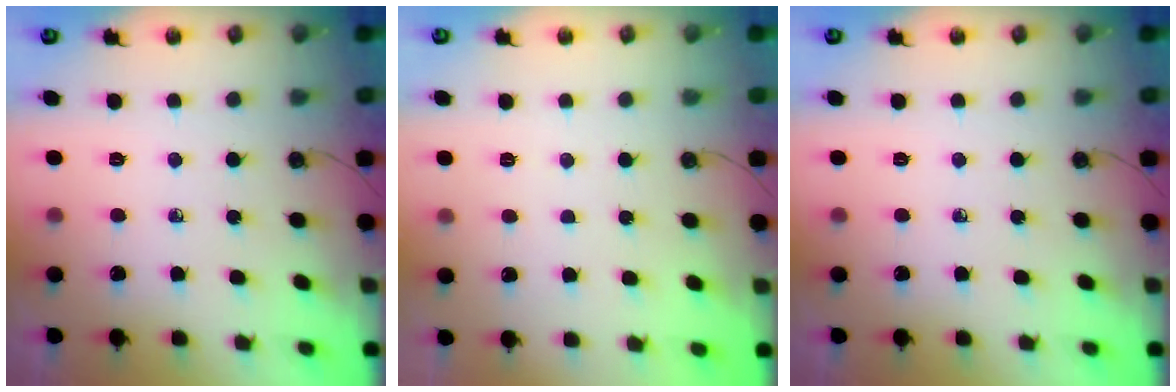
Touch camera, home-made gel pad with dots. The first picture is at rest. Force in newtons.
{"total": 4.9, "press": 2.9, "slide": 4.0}
{"total": 0.0}